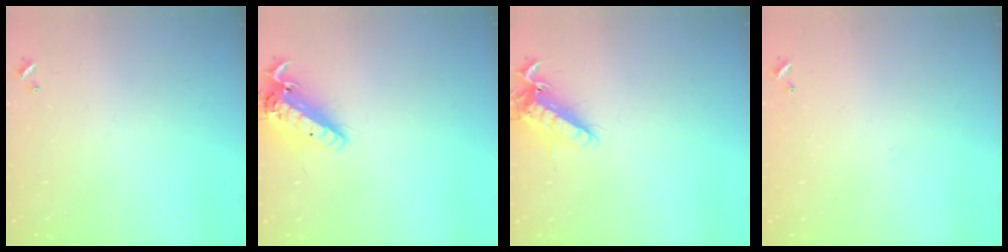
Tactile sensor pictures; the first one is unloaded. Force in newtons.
{"total": 15.0, "press": 14.7, "slide": 3.0}
{"total": 12.9, "press": 12.8, "slide": 1.7}
{"total": 3.8, "press": 3.8, "slide": 0.5}